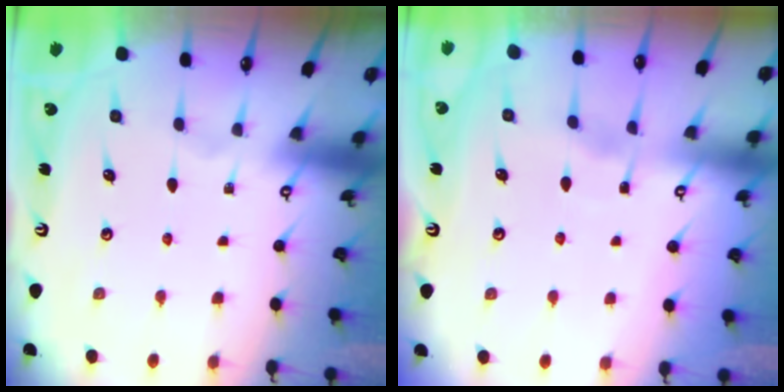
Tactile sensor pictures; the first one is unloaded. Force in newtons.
{"total": 2.0, "press": 2.0, "slide": 0.3}